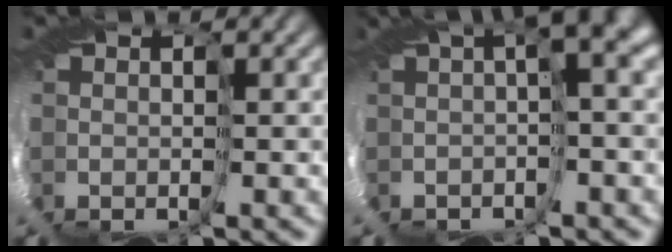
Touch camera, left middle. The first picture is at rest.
{"total": 3.3, "force": [0.4, -2.9, 1.4], "torque": [-0.033, 0.002, 0.003]}